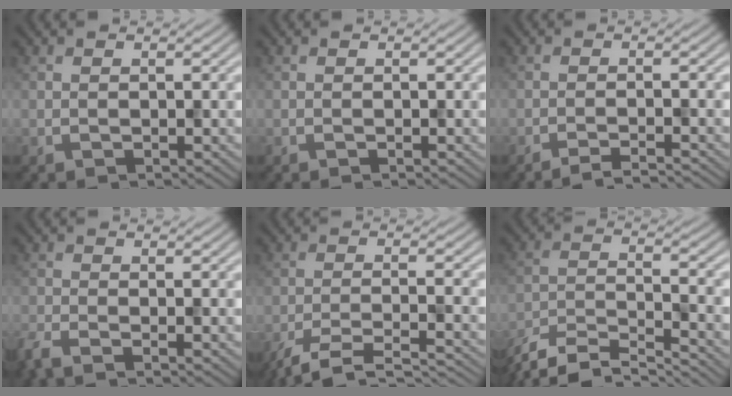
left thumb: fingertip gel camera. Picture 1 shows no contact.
{"total": 0.0}
{"total": 3.3, "force": [-2.7, 0.3, 1.9], "torque": [-0.021, 0.009, -0.057]}
{"total": 2.9, "force": [-2.2, 0.4, 1.8], "torque": [-0.040, -0.009, -0.052]}
{"total": 7.6, "force": [-6.0, 1.5, 4.4], "torque": [-0.086, -0.007, -0.102]}
{"total": 9.6, "force": [-8.2, 2.3, 4.5], "torque": [-0.092, -0.008, -0.147]}